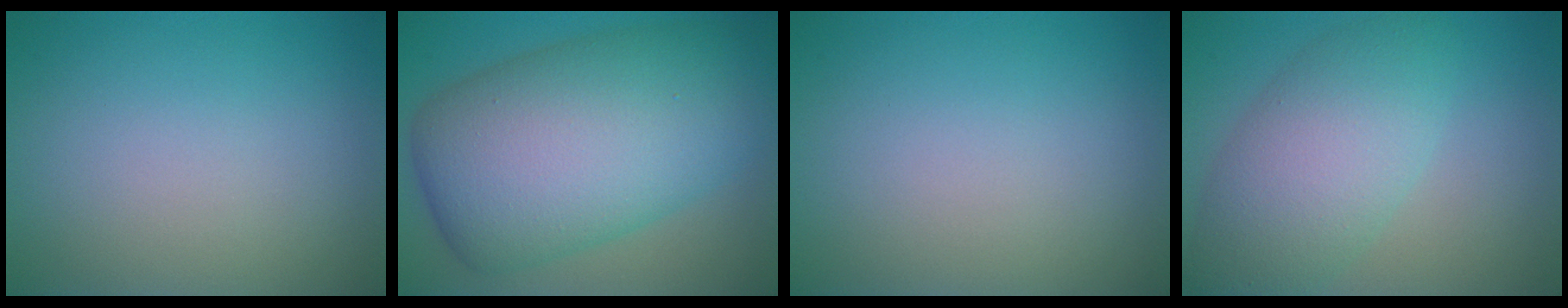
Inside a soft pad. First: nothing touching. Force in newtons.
{"total": 13.7, "press": 13.7, "slide": 0.3}
{"total": 0.0}
{"total": 6.7, "press": 6.7, "slide": 0.2}